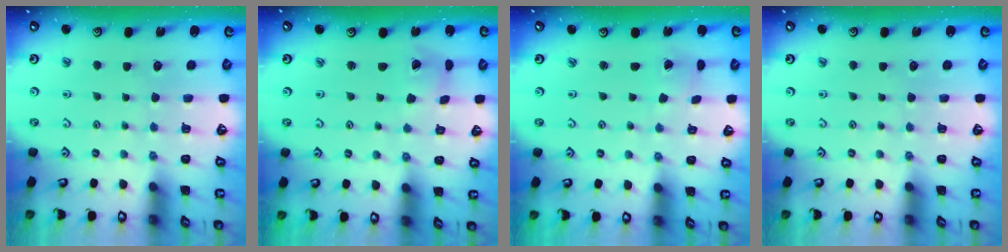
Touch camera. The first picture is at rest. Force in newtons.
{"total": 2.2, "press": 2.2, "slide": 0.4}
{"total": 1.1, "press": 1.1, "slide": 0.0}
{"total": 0.0}